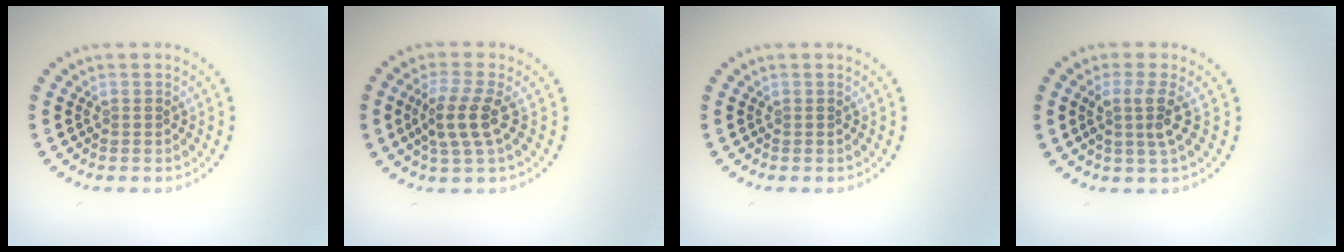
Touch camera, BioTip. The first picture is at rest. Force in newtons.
{"total": 3.3, "press": 2.8, "slide": 1.6}
{"total": 0.0}
{"total": 2.5, "press": 1.9, "slide": 1.6}